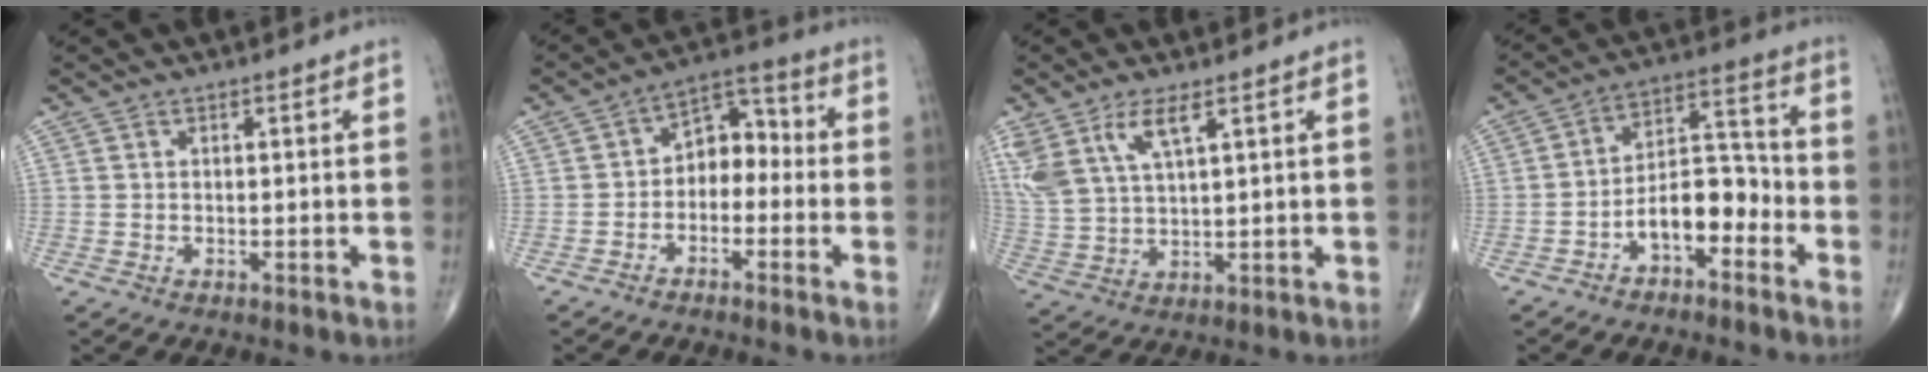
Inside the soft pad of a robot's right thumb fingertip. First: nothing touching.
{"total": 7.5, "force": [-1.7, 5.3, 5.1], "torque": [-0.048, 0.045, -0.044]}
{"total": 9.5, "force": [5.2, 3.6, 7.1], "torque": [-0.164, -0.012, 0.114]}
{"total": 9.5, "force": [-4.3, 5.1, 6.8], "torque": [-0.088, 0.059, -0.079]}